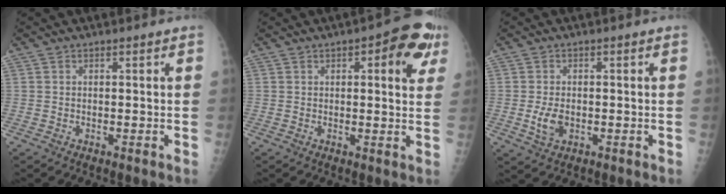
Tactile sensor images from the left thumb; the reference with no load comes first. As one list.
[{"total": 9.4, "force": [3.9, 3.5, 7.8], "torque": [-0.067, -0.004, 0.039]}, {"total": 4.2, "force": [-0.8, 2.7, 3.1], "torque": [-0.058, -0.002, -0.010]}]